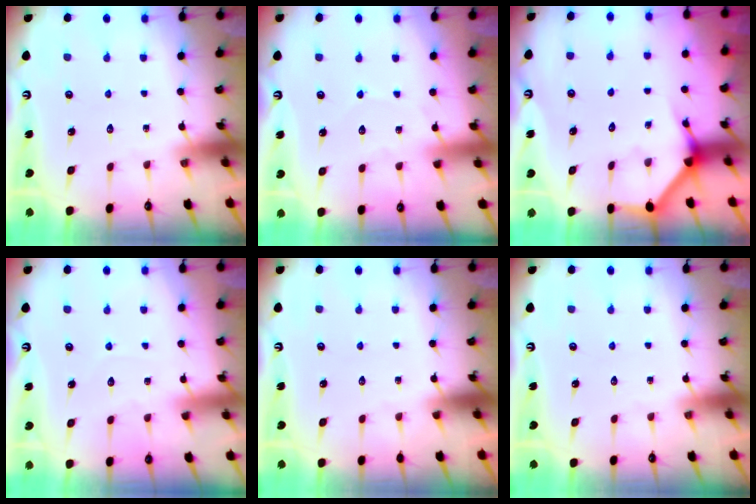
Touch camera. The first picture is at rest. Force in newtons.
{"total": 3.3, "press": 3.3, "slide": 0.2}
{"total": 3.9, "press": 3.9, "slide": 0.2}
{"total": 3.0, "press": 2.9, "slide": 0.4}
{"total": 0.0}
{"total": 0.0}